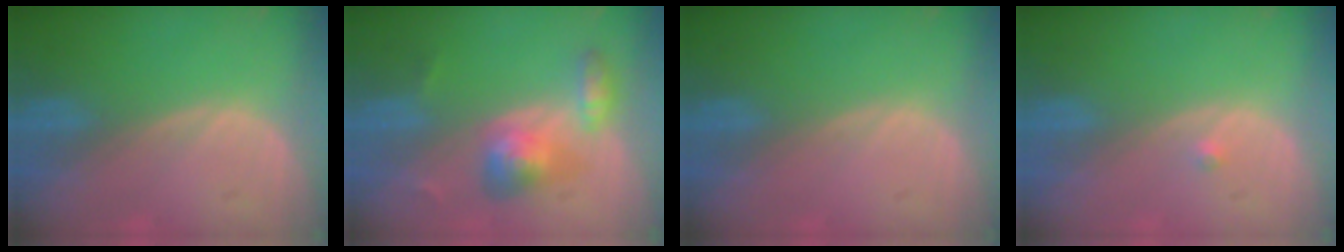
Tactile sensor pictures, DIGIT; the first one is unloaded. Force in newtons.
{"total": 5.7, "press": 5.6, "slide": 1.0}
{"total": 0.0}
{"total": 0.7, "press": 0.5, "slide": 0.4}